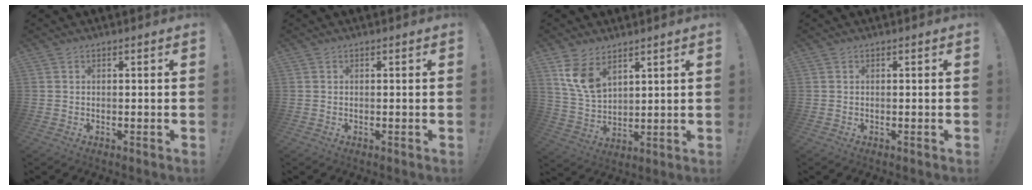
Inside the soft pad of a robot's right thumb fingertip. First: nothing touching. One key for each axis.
{"total": 0.0}
{"total": 10.1, "fx": 6.2, "fy": 5.7, "fz": 5.6, "tx": -0.105, "ty": -0.025, "tz": 0.124}
{"total": 0.0}